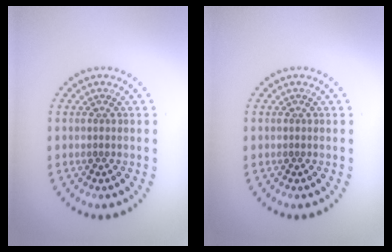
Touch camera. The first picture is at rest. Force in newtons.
{"total": 0.0}